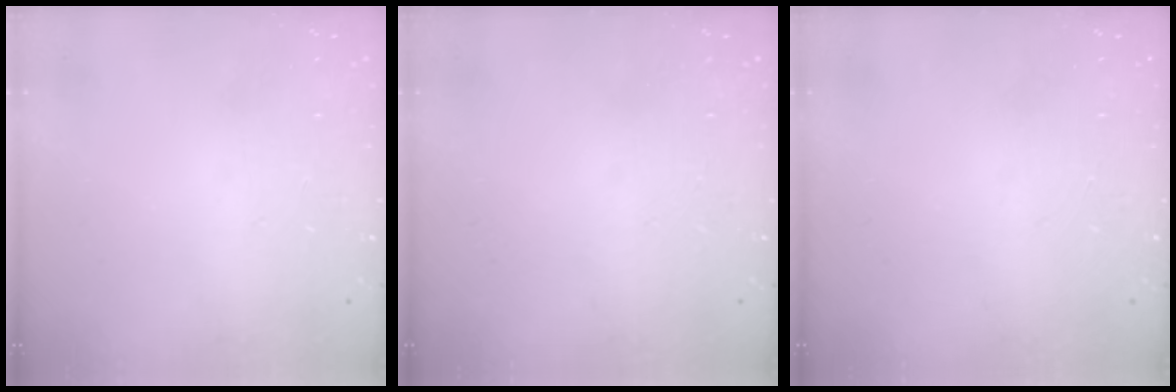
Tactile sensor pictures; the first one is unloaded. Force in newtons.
{"total": 0.0}
{"total": 0.0}